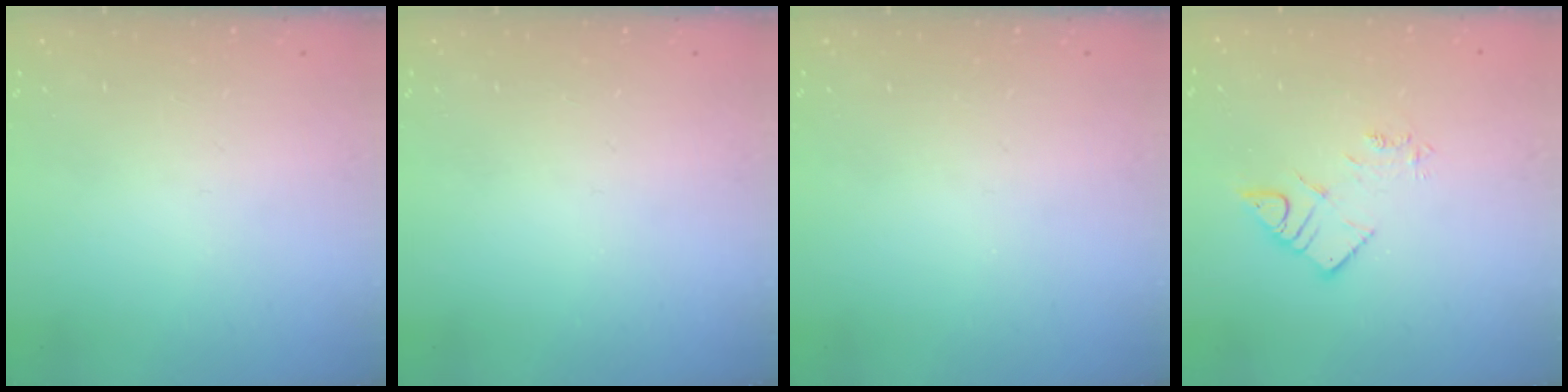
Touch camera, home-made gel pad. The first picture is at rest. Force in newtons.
{"total": 0.0}
{"total": 0.0}
{"total": 7.1, "press": 7.1, "slide": 0.6}